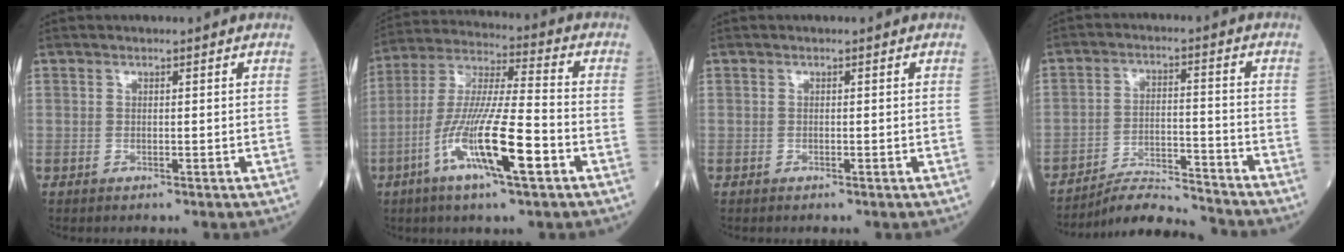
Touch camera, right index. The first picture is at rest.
{"total": 15.0, "force": [-5.9, 1.2, 13.8], "torque": [-0.269, -0.013, -0.112]}
{"total": 0.0}
{"total": 8.9, "force": [-8.8, -0.9, 0.6], "torque": [-0.010, 0.009, -0.157]}